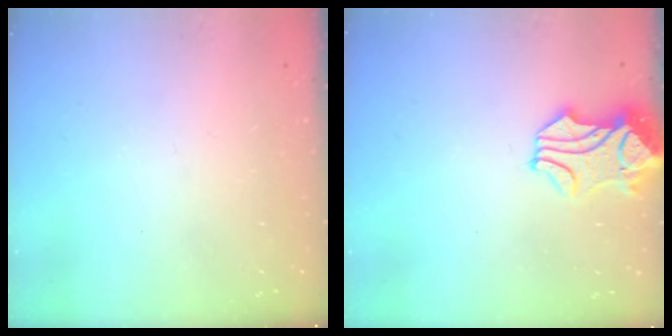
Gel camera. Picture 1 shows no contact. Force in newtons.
{"total": 1.1, "press": 0.4, "slide": 1.0}